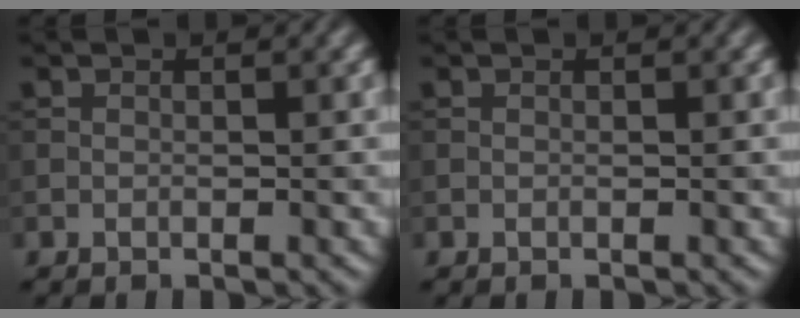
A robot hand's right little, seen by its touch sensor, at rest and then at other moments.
{"total": 0.0}